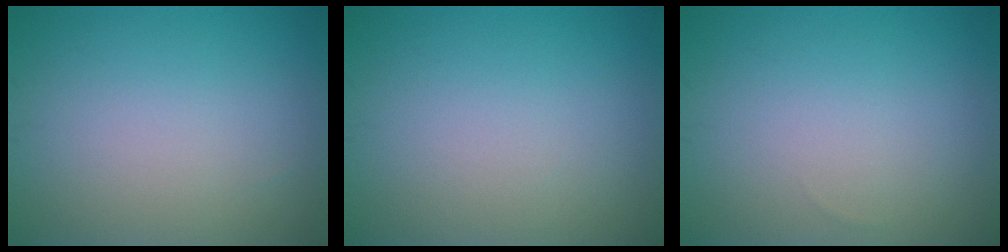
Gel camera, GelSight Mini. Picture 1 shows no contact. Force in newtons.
{"total": 0.0}
{"total": 0.0}